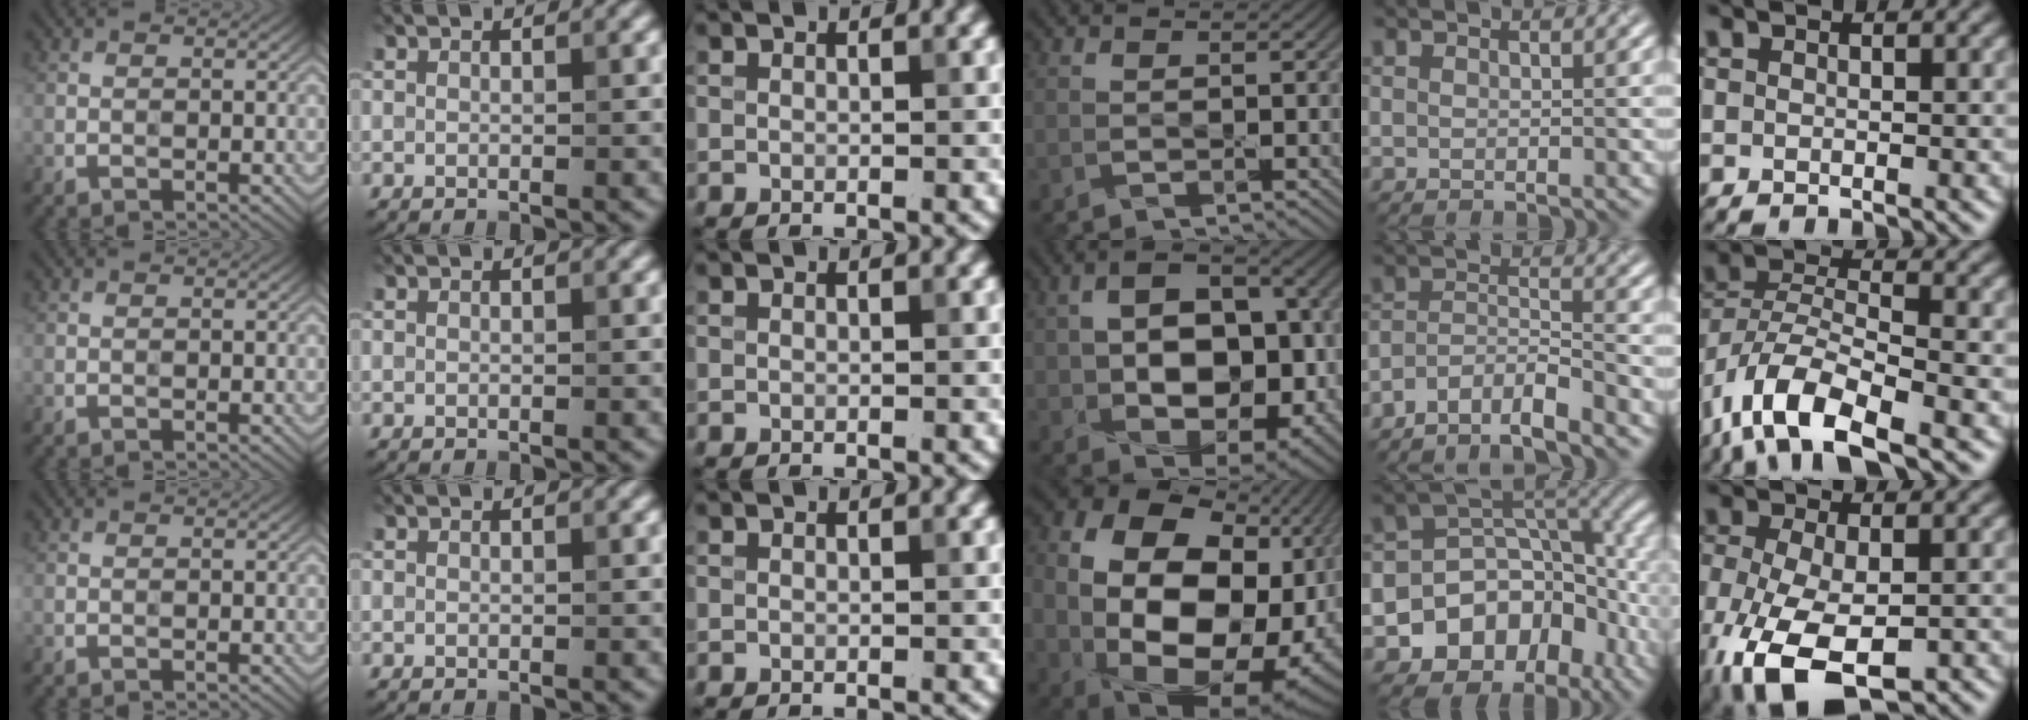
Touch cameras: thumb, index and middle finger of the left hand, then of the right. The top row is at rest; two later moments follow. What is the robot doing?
{"motion": "wipe", "object": "mirror"}